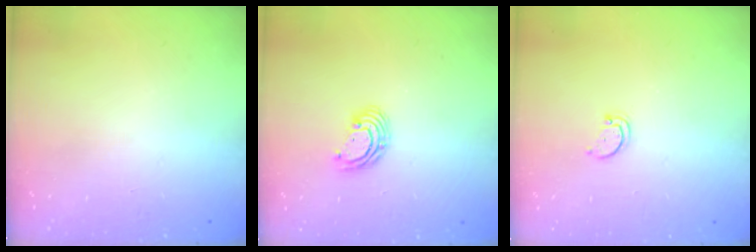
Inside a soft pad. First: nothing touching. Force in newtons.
{"total": 5.3, "press": 5.3, "slide": 0.2}
{"total": 2.6, "press": 2.5, "slide": 0.4}